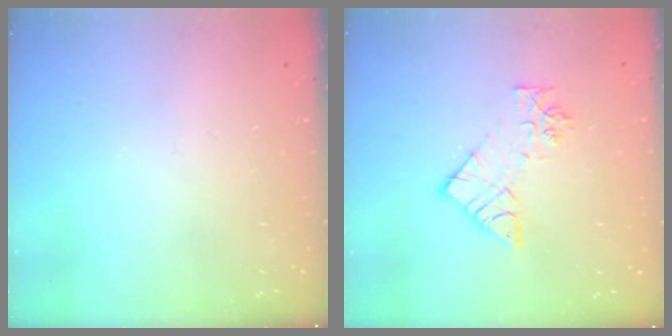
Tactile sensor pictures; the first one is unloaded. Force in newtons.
{"total": 10.2, "press": 10.1, "slide": 0.9}